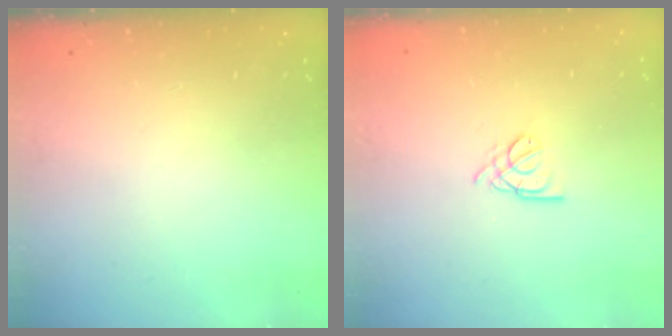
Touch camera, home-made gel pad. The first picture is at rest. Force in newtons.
{"total": 2.3, "press": 2.3, "slide": 0.5}